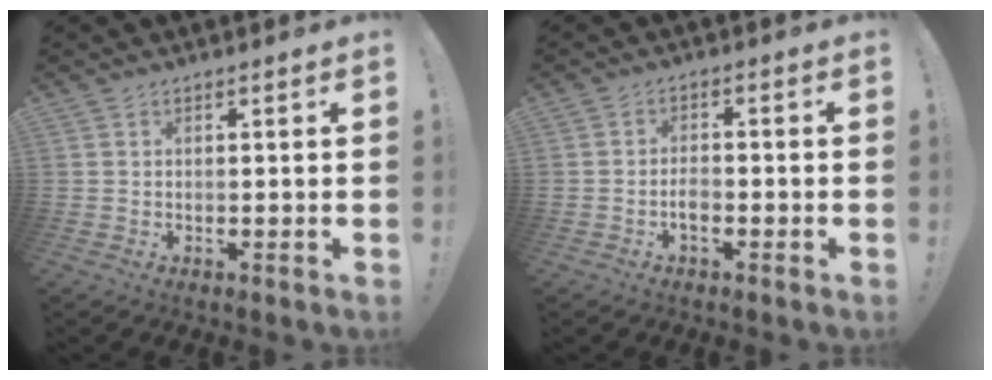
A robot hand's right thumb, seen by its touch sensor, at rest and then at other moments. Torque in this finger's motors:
{"motor_torque": [0.46, 0.53, 0.48, -0.56, 0.08]}